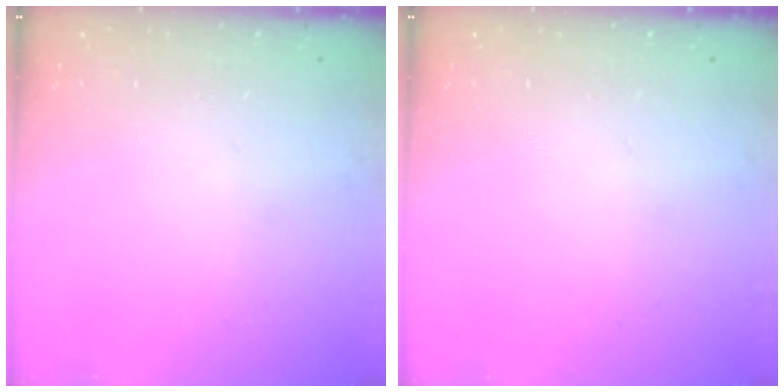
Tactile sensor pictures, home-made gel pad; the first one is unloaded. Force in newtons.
{"total": 0.0}